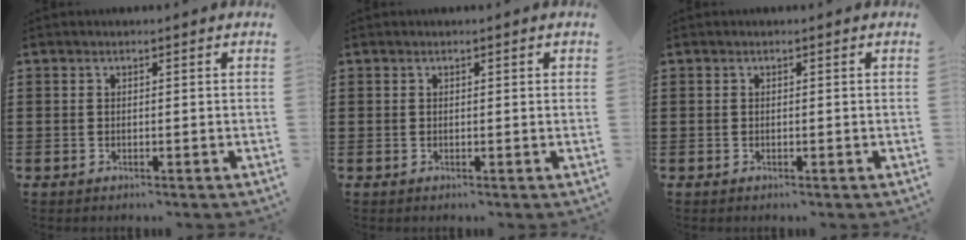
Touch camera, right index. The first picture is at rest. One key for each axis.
{"total": 0.0}
{"total": 0.0}